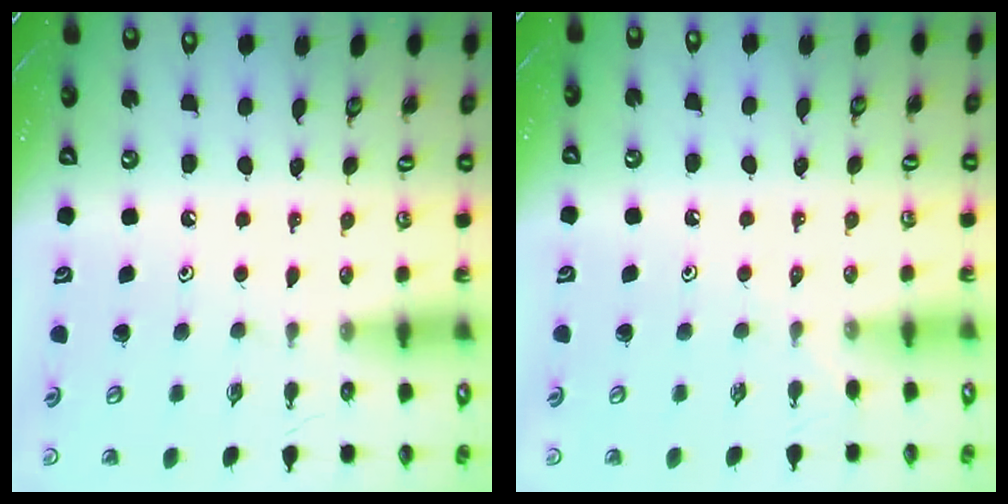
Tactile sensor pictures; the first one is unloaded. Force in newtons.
{"total": 3.3, "press": 3.2, "slide": 0.6}